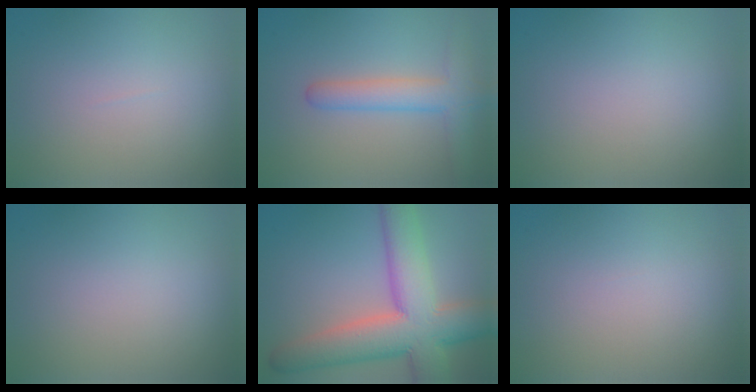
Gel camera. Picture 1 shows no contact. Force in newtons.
{"total": 4.2, "press": 4.2, "slide": 0.3}
{"total": 0.0}
{"total": 0.0}
{"total": 11.3, "press": 11.3, "slide": 0.9}
{"total": 0.0}